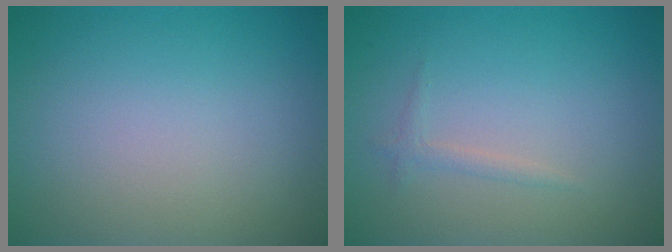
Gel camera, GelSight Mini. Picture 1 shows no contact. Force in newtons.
{"total": 0.8, "press": 0.8, "slide": 0.1}